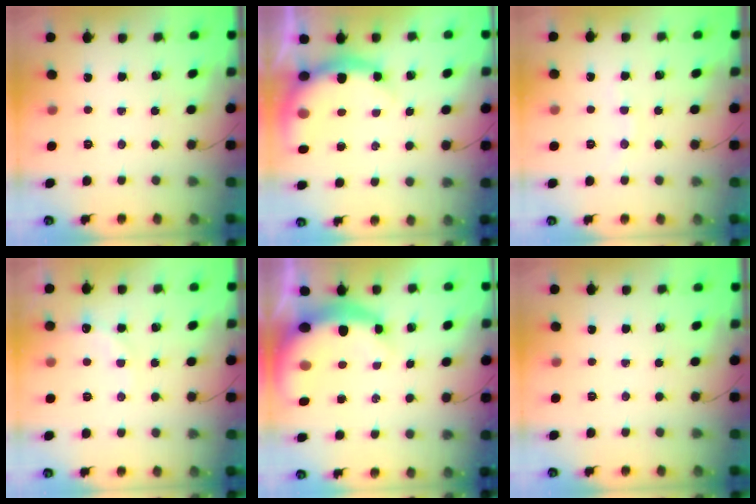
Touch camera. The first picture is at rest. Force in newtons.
{"total": 9.3, "press": 9.1, "slide": 1.5}
{"total": 2.7, "press": 2.6, "slide": 0.8}
{"total": 7.3, "press": 7.2, "slide": 1.3}
{"total": 8.4, "press": 8.2, "slide": 2.0}
{"total": 0.0}